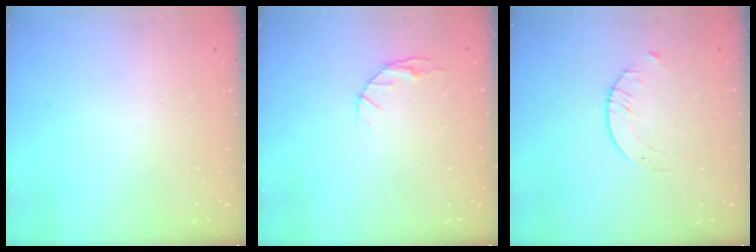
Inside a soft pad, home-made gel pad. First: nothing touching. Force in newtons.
{"total": 5.0, "press": 4.9, "slide": 0.6}
{"total": 1.7, "press": 1.7, "slide": 0.2}